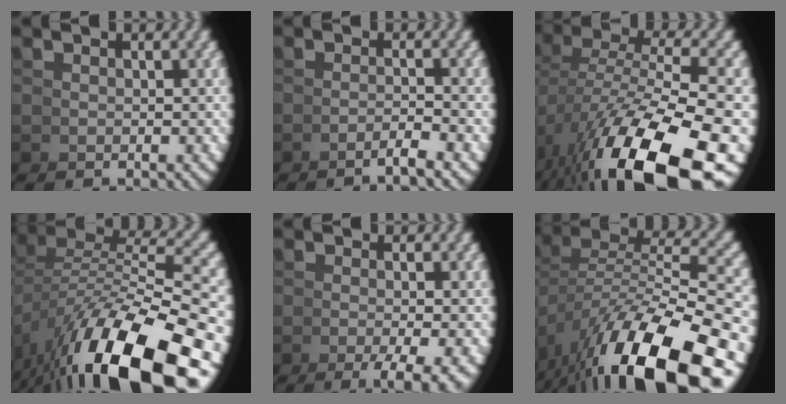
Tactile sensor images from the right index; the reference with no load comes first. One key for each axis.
{"total": 2.1, "fx": -1.5, "fy": -0.7, "fz": 1.3, "tx": -0.010, "ty": 0.012, "tz": -0.033}
{"total": 11.9, "fx": -3.6, "fy": 5.6, "fz": 9.9, "tx": -0.189, "ty": -0.037, "tz": -0.026}
{"total": 13.3, "fx": -4.1, "fy": 6.8, "fz": 10.6, "tx": -0.176, "ty": -0.023, "tz": -0.039}
{"total": 4.6, "fx": -2.8, "fy": 0.6, "fz": 3.6, "tx": -0.040, "ty": -0.002, "tz": -0.041}
{"total": 11.8, "fx": -3.5, "fy": 5.9, "fz": 9.6, "tx": -0.153, "ty": -0.015, "tz": -0.035}